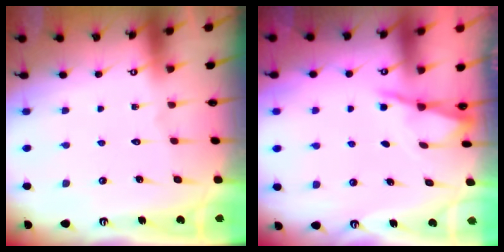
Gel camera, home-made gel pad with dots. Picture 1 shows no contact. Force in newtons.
{"total": 1.1, "press": 1.1, "slide": 0.1}